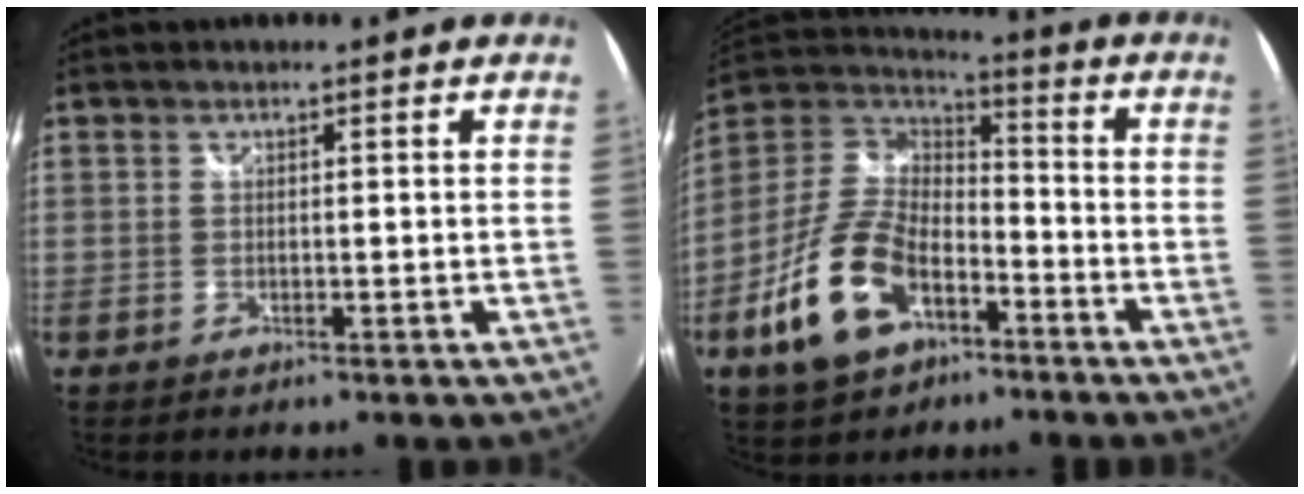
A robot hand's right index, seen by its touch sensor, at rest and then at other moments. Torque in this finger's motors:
{"motor_torque": [1.13, -1.01, 0.91, 0.21]}